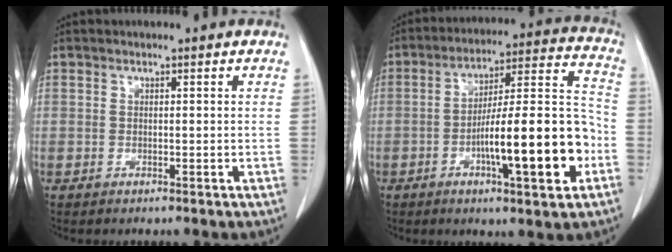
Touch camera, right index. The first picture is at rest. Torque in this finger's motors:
{"motor_torque": [1.33, -0.80, 0.64, 0.16]}